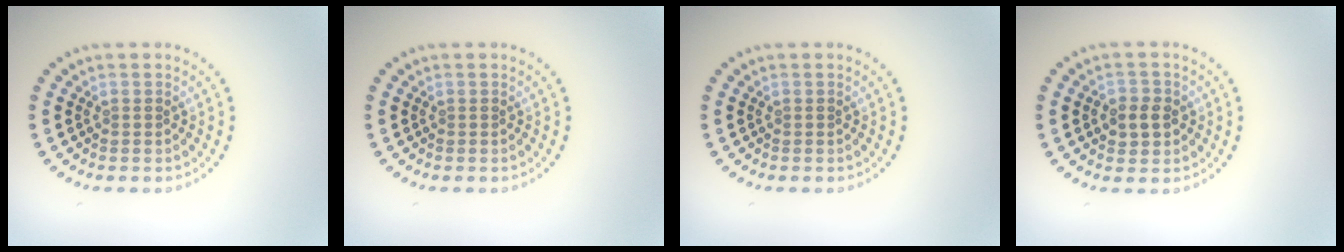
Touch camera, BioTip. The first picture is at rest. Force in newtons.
{"total": 0.0}
{"total": 0.0}
{"total": 2.4, "press": 2.4, "slide": 0.5}